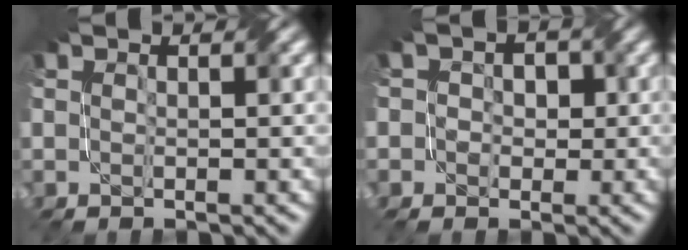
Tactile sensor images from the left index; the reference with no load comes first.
{"total": 3.3, "force": [-0.1, 3.0, 1.3], "torque": [-0.002, 0.009, -0.028]}